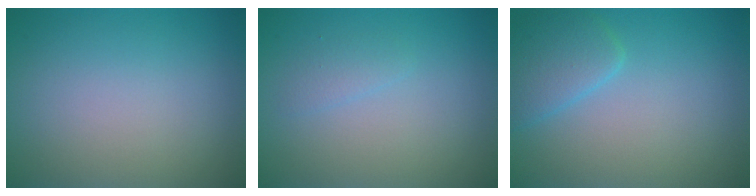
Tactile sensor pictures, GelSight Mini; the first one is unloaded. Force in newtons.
{"total": 1.0, "press": 1.0, "slide": 0.0}
{"total": 2.9, "press": 2.9, "slide": 0.2}